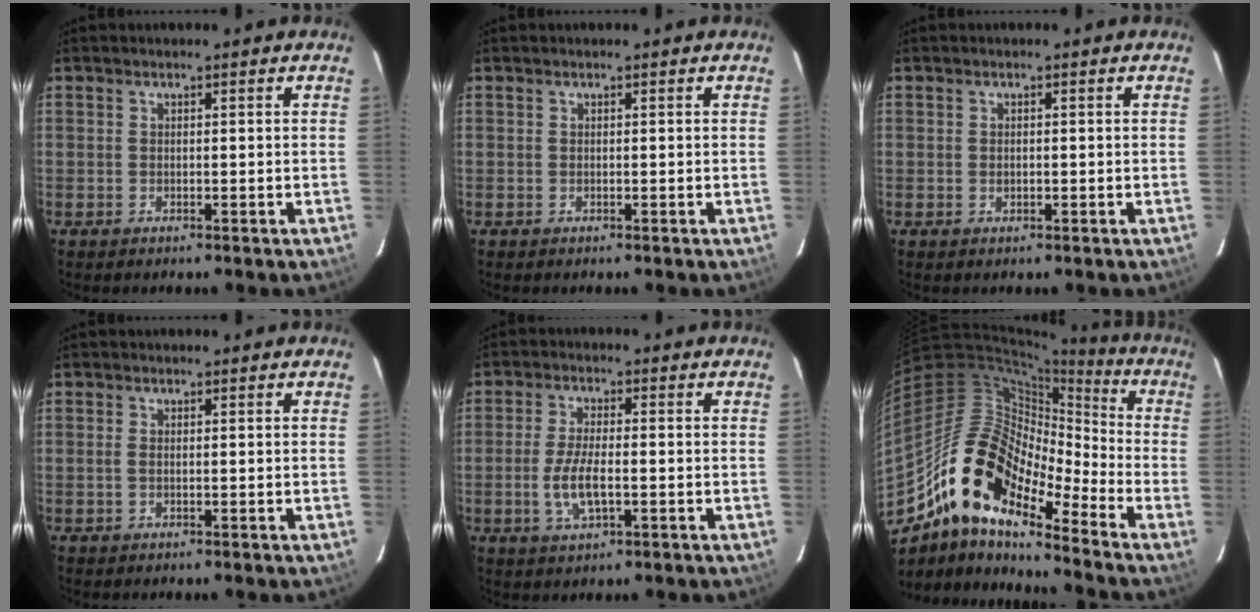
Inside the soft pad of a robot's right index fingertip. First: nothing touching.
{"total": 0.0}
{"total": 1.0, "force": [-0.2, 0.6, 0.7], "torque": [-0.012, 0.000, -0.002]}
{"total": 1.0, "force": [-0.1, 0.3, 0.9], "torque": [-0.021, 0.000, -0.004]}
{"total": 7.0, "force": [-1.8, 2.4, 6.3], "torque": [-0.131, -0.006, -0.034]}
{"total": 18.0, "force": [-12.5, 6.5, 11.2], "torque": [-0.188, -0.008, -0.251]}